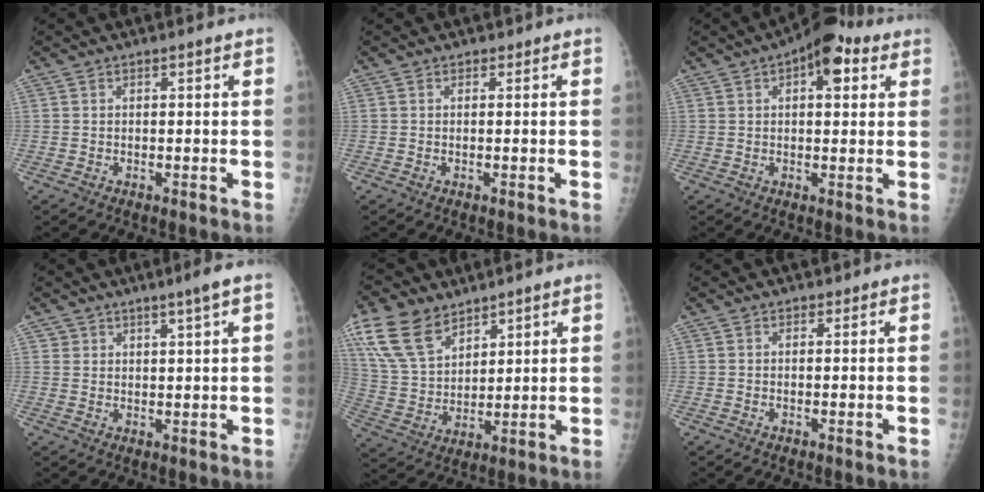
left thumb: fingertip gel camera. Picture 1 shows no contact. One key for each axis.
{"total": 0.0}
{"total": 9.2, "fx": 3.9, "fy": 4.3, "fz": 7.1, "tx": -0.075, "ty": 0.006, "tz": 0.048}
{"total": 3.4, "fx": 2.2, "fy": 0.1, "fz": 2.6, "tx": -0.039, "ty": -0.016, "tz": 0.039}
{"total": 14.9, "fx": 9.3, "fy": 8.7, "fz": 7.6, "tx": -0.139, "ty": -0.024, "tz": 0.191}
{"total": 0.0}